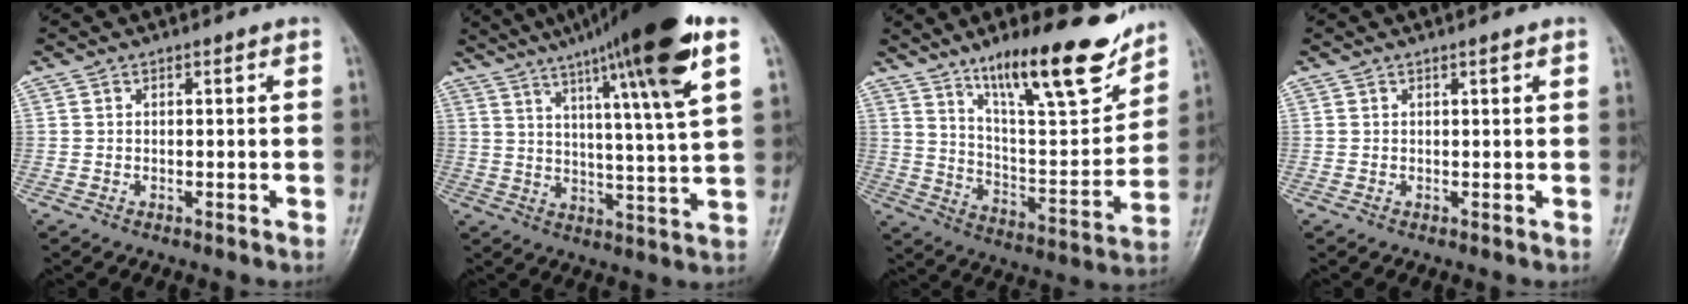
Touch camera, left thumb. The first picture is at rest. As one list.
[{"total": 21.0, "force": [12.1, 1.2, 17.1], "torque": [-0.256, -0.027, 0.178]}, {"total": 20.9, "force": [14.3, 5.5, 14.3], "torque": [-0.187, -0.076, 0.237]}, {"total": 0.7, "force": [0.5, 0.0, 0.4], "torque": [-0.008, -0.003, 0.009]}]